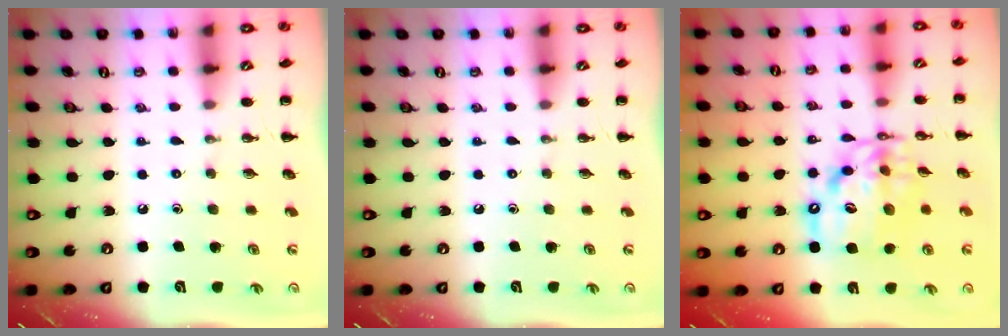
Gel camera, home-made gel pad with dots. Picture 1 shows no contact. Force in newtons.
{"total": 0.0}
{"total": 13.8, "press": 13.3, "slide": 3.8}